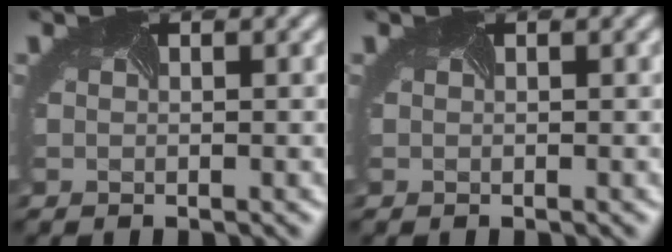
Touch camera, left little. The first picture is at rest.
{"total": 0.0}